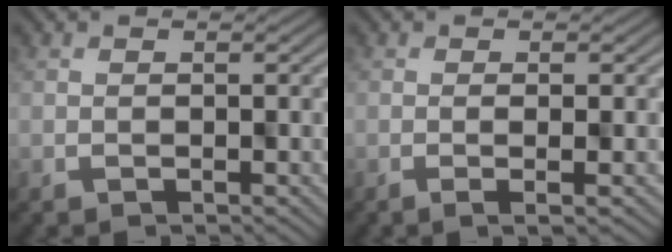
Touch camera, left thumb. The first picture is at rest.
{"total": 2.0, "force": [-0.4, 0.2, 1.9], "torque": [-0.027, 0.008, -0.009]}